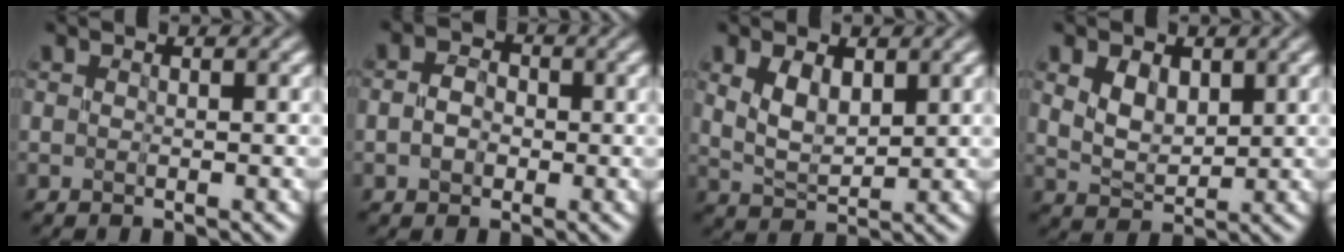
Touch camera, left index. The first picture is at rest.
{"total": 2.4, "force": [-0.5, 1.9, 1.3], "torque": [-0.028, 0.003, -0.013]}
{"total": 3.3, "force": [1.3, 1.9, 2.4], "torque": [-0.057, -0.002, 0.033]}
{"total": 3.0, "force": [1.2, 2.0, 1.9], "torque": [-0.044, -0.003, 0.027]}